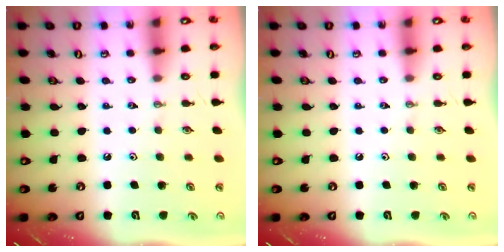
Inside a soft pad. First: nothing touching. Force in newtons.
{"total": 0.0}